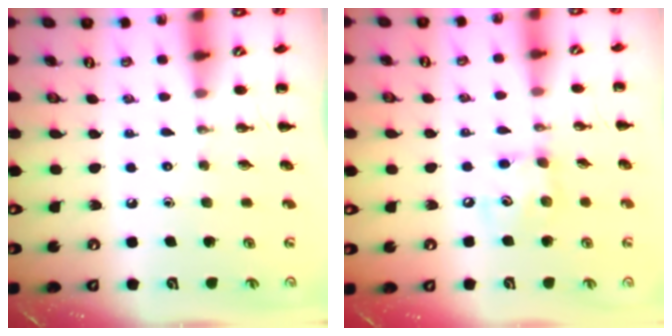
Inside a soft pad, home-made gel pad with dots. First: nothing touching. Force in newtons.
{"total": 6.9, "press": 6.9, "slide": 0.5}